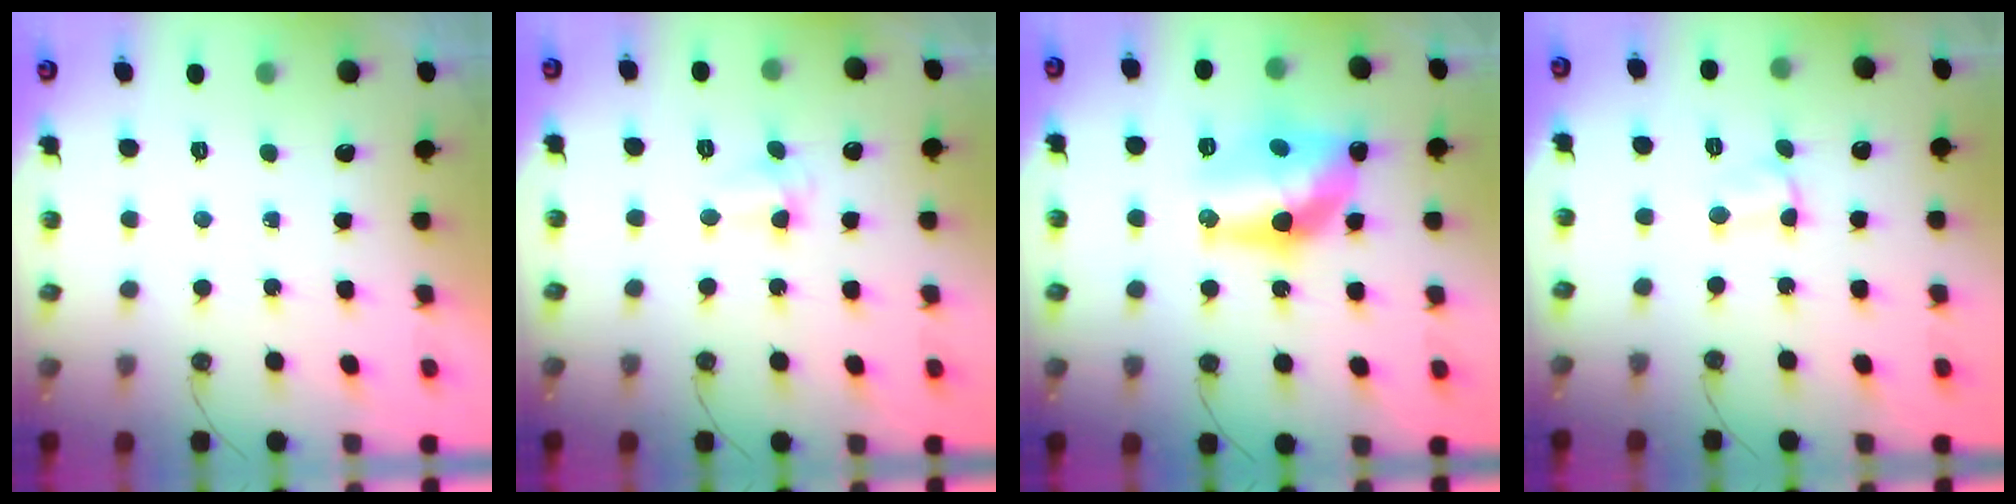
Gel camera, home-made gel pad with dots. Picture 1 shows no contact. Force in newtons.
{"total": 2.7, "press": 2.6, "slide": 0.5}
{"total": 14.5, "press": 14.5, "slide": 0.7}
{"total": 1.9, "press": 1.9, "slide": 0.3}